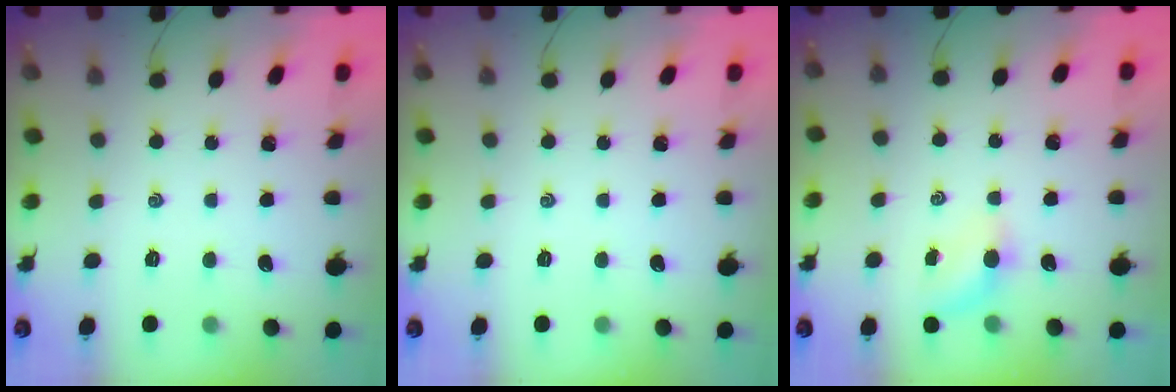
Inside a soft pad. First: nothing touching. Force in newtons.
{"total": 0.0}
{"total": 5.4, "press": 5.2, "slide": 1.3}